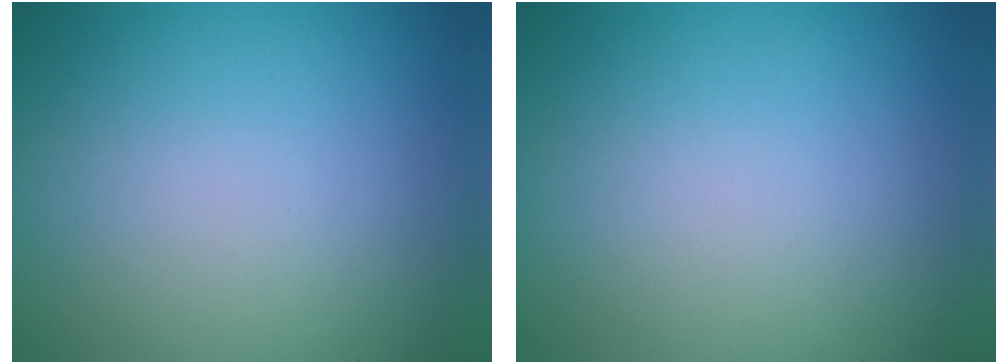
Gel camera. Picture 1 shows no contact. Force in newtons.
{"total": 0.0}